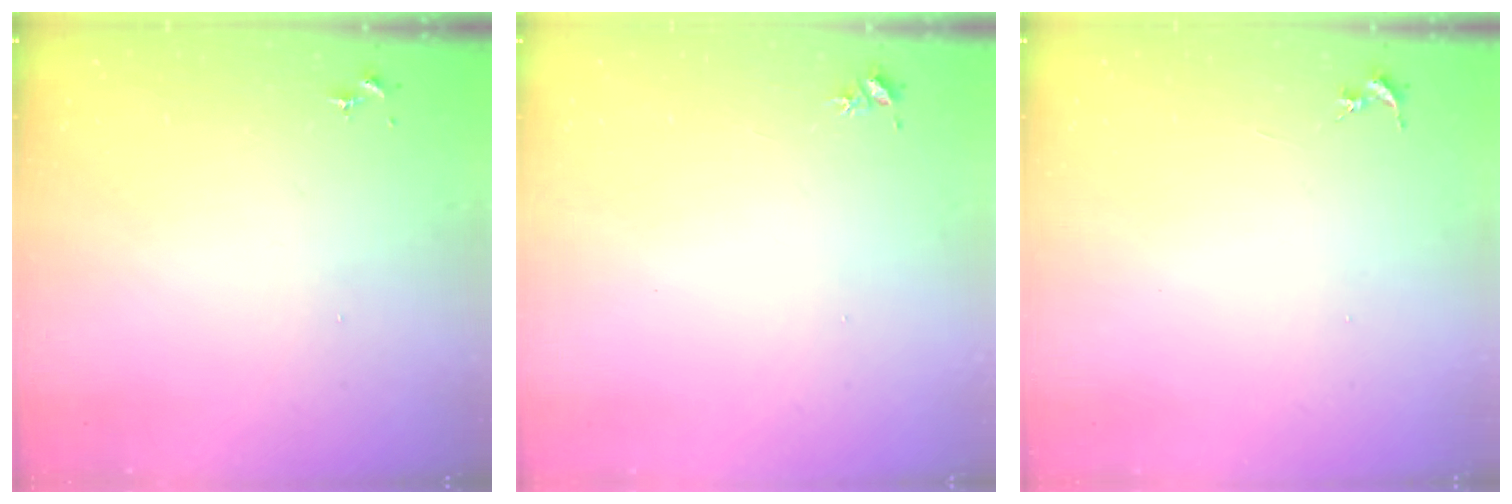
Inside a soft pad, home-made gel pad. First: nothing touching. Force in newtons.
{"total": 3.1, "press": 3.0, "slide": 0.3}
{"total": 0.0}